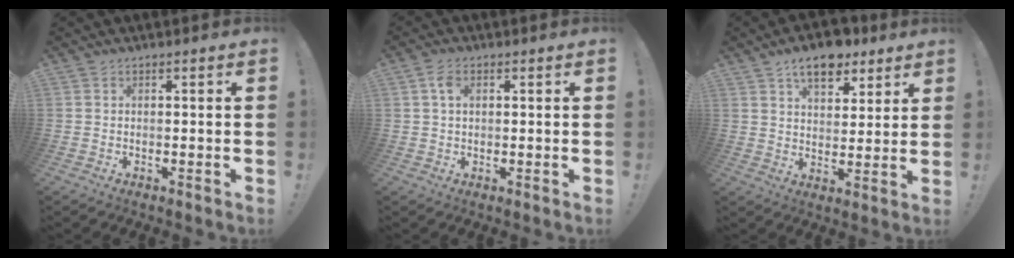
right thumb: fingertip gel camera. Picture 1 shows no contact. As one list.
[{"total": 3.8, "force": [1.4, 2.2, 2.7], "torque": [-0.051, 0.005, 0.025]}, {"total": 10.8, "force": [7.2, 5.7, 5.6], "torque": [-0.085, -0.034, 0.131]}]